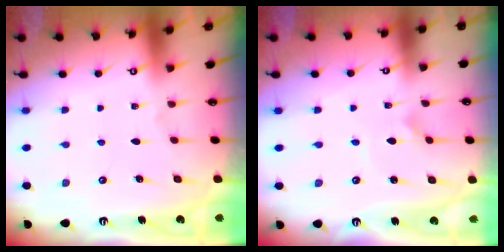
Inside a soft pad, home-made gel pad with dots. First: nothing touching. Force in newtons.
{"total": 1.6, "press": 1.6, "slide": 0.2}